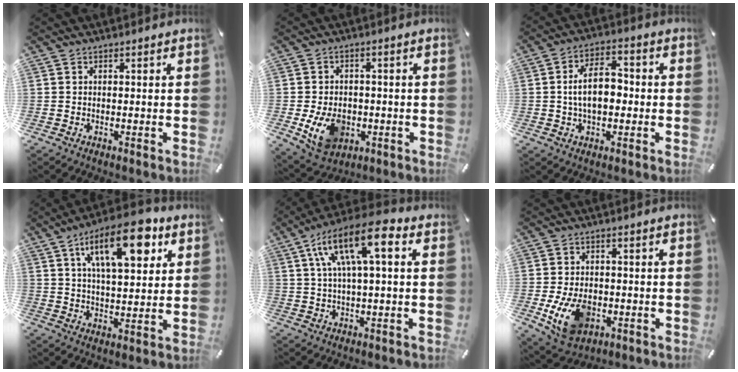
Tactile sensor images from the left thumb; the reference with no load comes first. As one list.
[{"total": 10.4, "force": [-2.7, 7.8, 6.3], "torque": [-0.124, 0.007, -0.045]}, {"total": 10.0, "force": [-0.4, 6.0, 7.9], "torque": [-0.138, 0.011, -0.009]}, {"total": 17.4, "force": [8.2, 7.6, 13.3], "torque": [-0.202, -0.023, 0.132]}, {"total": 14.1, "force": [4.3, 4.8, 12.6], "torque": [-0.238, 0.001, 0.073]}, {"total": 11.5, "force": [-3.1, 7.9, 7.7], "torque": [-0.157, 0.001, -0.055]}]